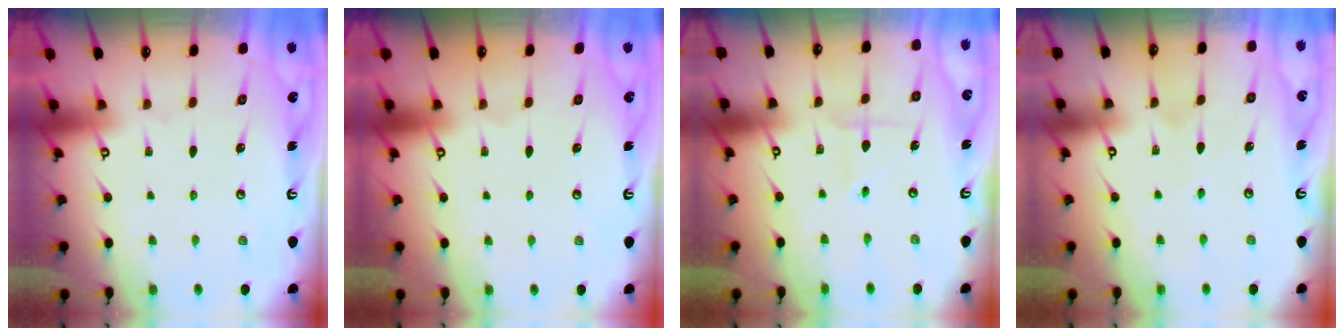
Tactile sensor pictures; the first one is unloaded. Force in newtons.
{"total": 0.0}
{"total": 2.5, "press": 2.3, "slide": 0.9}
{"total": 3.0, "press": 3.0, "slide": 0.4}